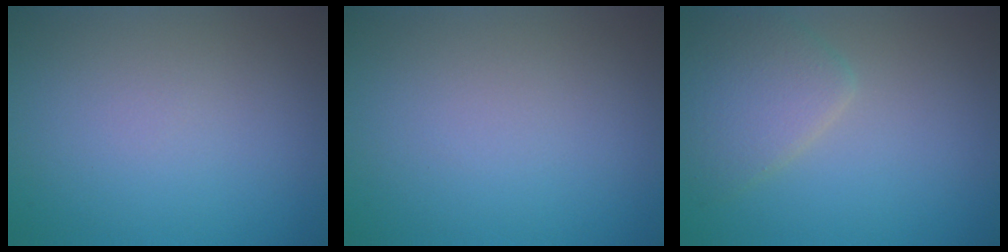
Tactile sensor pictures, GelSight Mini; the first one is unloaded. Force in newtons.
{"total": 0.0}
{"total": 3.8, "press": 3.8, "slide": 0.2}